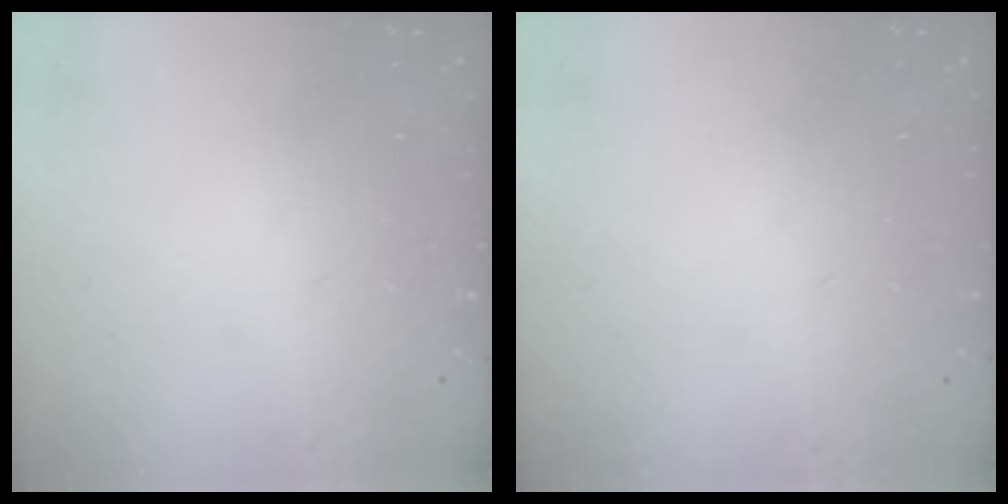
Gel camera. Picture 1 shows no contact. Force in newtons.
{"total": 0.0}